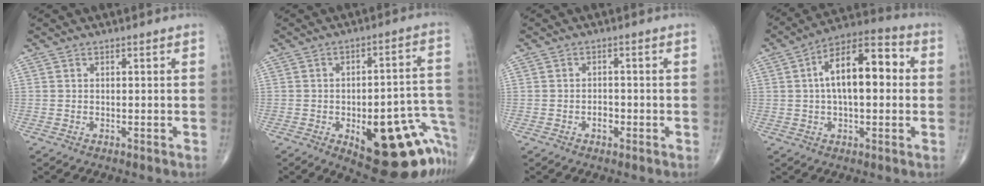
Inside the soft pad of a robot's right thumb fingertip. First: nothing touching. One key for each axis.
{"total": 23.8, "fx": -9.9, "fy": 9.3, "fz": 19.5, "tx": -0.158, "ty": 0.064, "tz": -0.112}
{"total": 2.0, "fx": -0.9, "fy": 1.3, "fz": 1.3, "tx": -0.013, "ty": 0.006, "tz": -0.017}
{"total": 15.2, "fx": 1.9, "fy": 7.3, "fz": 13.2, "tx": -0.202, "ty": 0.035, "tz": 0.021}